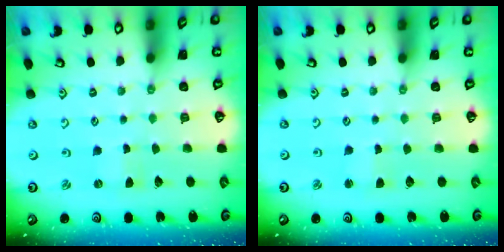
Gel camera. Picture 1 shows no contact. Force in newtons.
{"total": 2.0, "press": 2.0, "slide": 0.4}